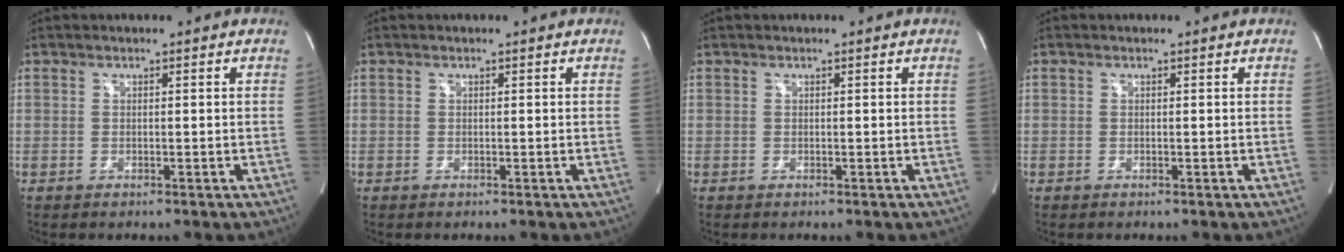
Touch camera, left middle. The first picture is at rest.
{"total": 0.0}
{"total": 0.0}
{"total": 0.0}